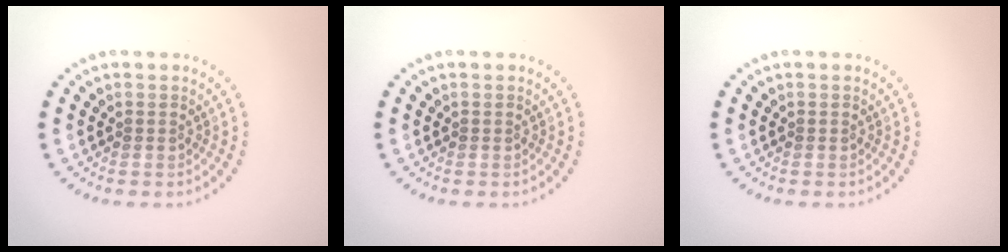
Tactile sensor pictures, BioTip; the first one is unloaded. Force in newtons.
{"total": 0.0}
{"total": 0.0}